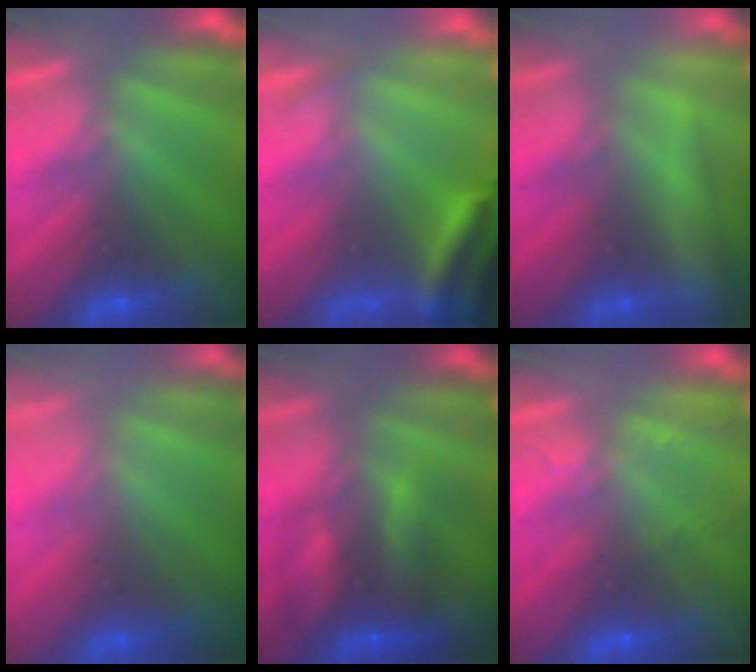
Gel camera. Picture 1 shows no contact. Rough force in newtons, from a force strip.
{"total": 3.6}
{"total": 2.3}
{"total": 2.9}
{"total": 8.6}
{"total": 2.1}